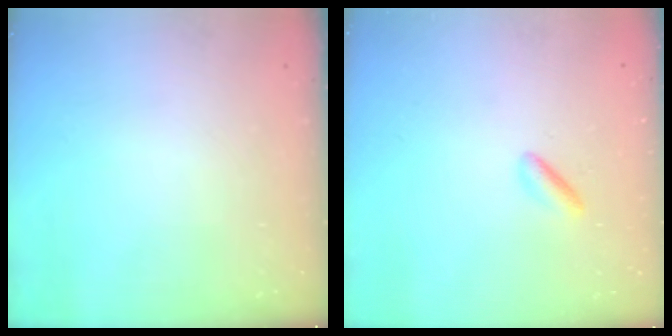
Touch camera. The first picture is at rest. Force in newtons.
{"total": 1.9, "press": 1.7, "slide": 0.7}